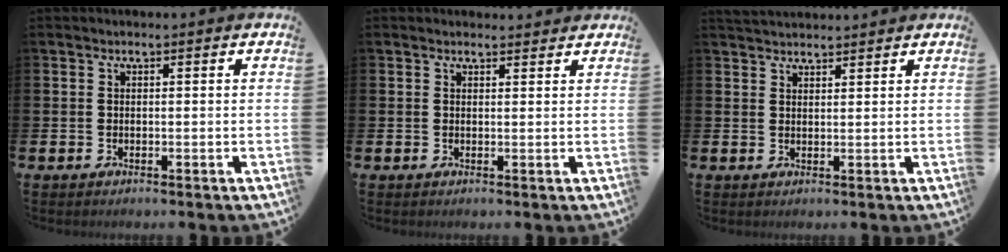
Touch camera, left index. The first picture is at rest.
{"total": 1.2, "force": [1.2, 0.3, 0.1], "torque": [0.005, -0.001, 0.020]}
{"total": 2.4, "force": [2.4, 0.5, 0.1], "torque": [0.004, -0.010, 0.042]}